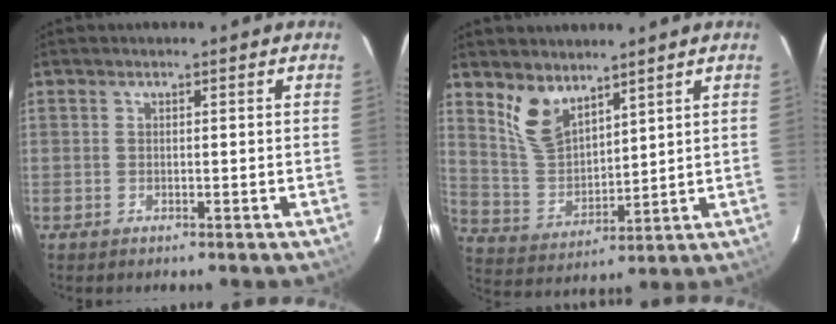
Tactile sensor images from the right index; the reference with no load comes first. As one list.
[{"total": 8.6, "force": [6.0, 4.1, 4.6], "torque": [-0.090, 0.000, 0.133]}]